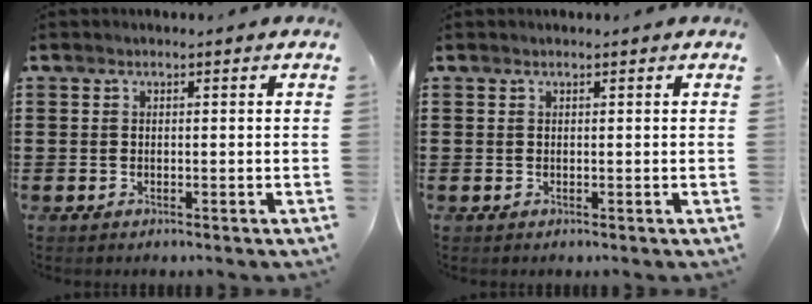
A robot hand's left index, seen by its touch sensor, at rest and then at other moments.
{"total": 0.0}